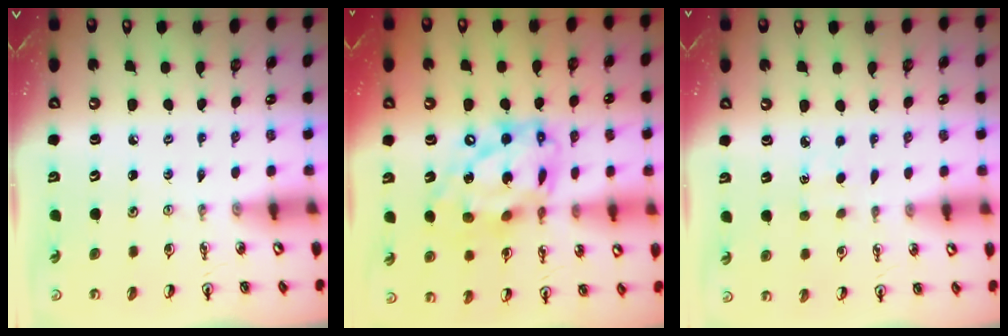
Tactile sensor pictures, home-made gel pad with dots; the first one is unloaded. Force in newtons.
{"total": 20.3, "press": 20.2, "slide": 1.6}
{"total": 1.4, "press": 1.4, "slide": 0.2}